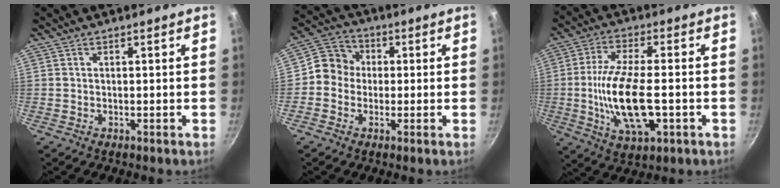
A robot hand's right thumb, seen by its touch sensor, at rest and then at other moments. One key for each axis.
{"total": 7.7, "fx": -0.4, "fy": 7.0, "fz": 3.3, "tx": -0.034, "ty": 0.028, "tz": -0.023}
{"total": 14.9, "fx": -2.3, "fy": 6.1, "fz": 13.4, "tx": -0.259, "ty": 0.003, "tz": -0.038}